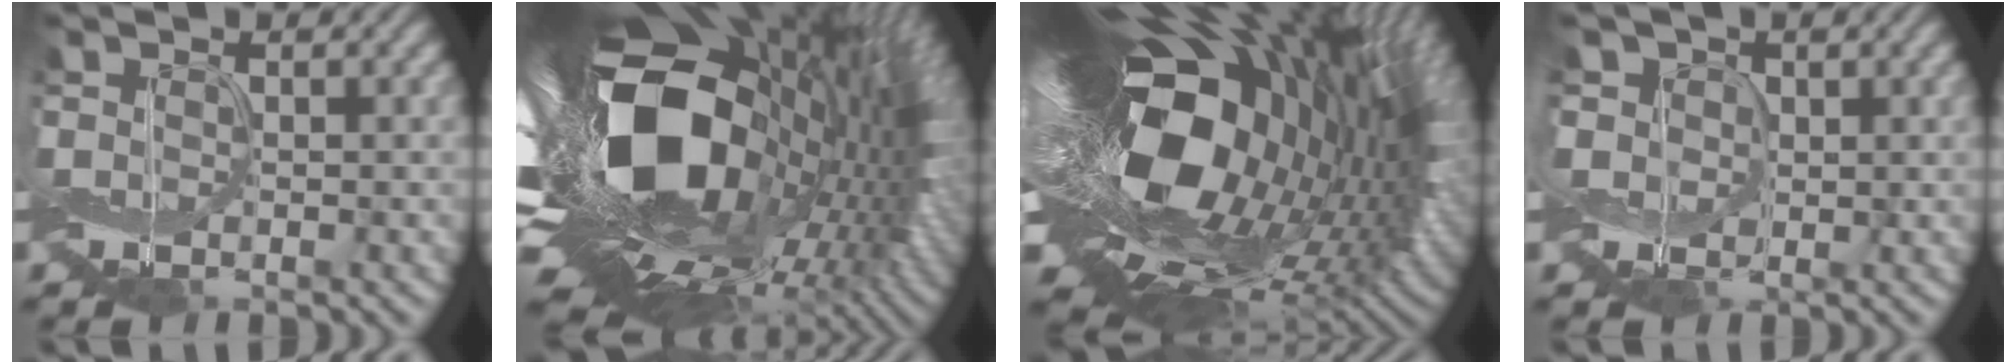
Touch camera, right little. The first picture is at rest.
{"total": 20.5, "force": [-0.6, 11.7, 16.8], "torque": [-0.274, -0.035, -0.029]}
{"total": 20.4, "force": [3.8, 10.3, 17.2], "torque": [-0.284, 0.012, 0.047]}
{"total": 2.6, "force": [0.9, 2.4, 0.7], "torque": [-0.028, 0.007, 0.007]}